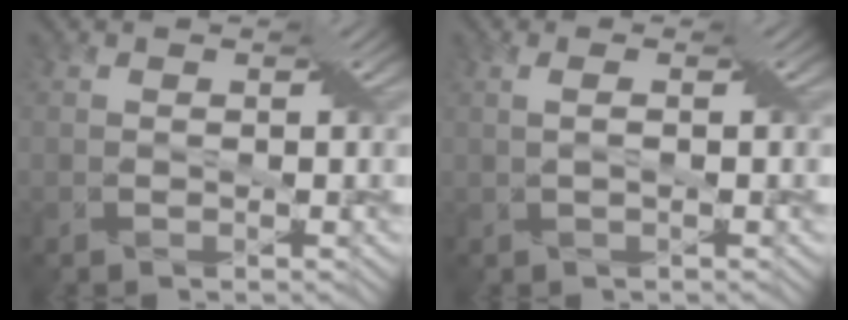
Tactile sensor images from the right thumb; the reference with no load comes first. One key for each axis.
{"total": 1.6, "fx": 0.3, "fy": -0.3, "fz": 1.5, "tx": -0.035, "ty": 0.006, "tz": 0.007}